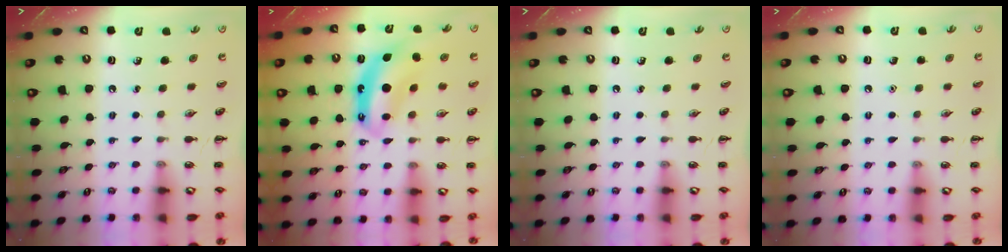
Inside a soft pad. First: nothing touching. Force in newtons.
{"total": 7.8, "press": 7.6, "slide": 2.0}
{"total": 0.0}
{"total": 1.6, "press": 1.5, "slide": 0.1}